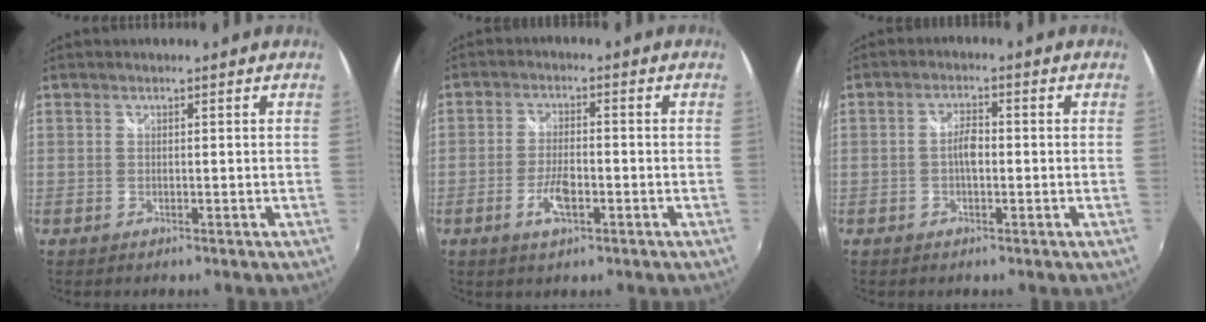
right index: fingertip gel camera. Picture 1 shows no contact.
{"total": 5.3, "force": [-2.3, 1.9, 4.4], "torque": [-0.095, -0.003, -0.043]}
{"total": 3.0, "force": [-0.5, 1.2, 2.7], "torque": [-0.052, 0.006, -0.011]}